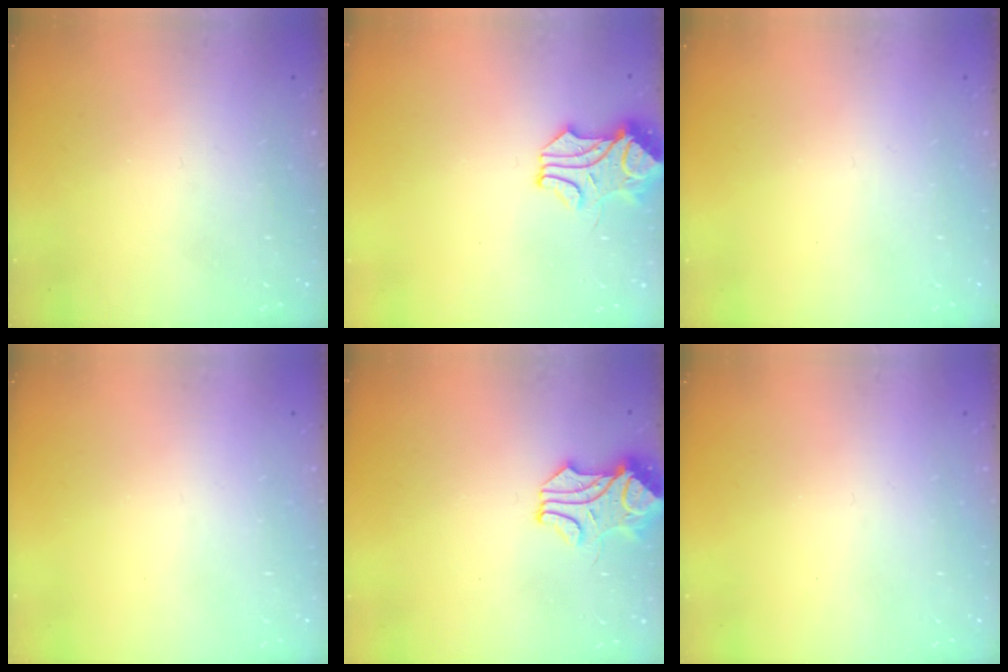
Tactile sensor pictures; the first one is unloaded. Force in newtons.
{"total": 1.1, "press": 1.0, "slide": 0.3}
{"total": 0.0}
{"total": 0.0}
{"total": 1.1, "press": 1.0, "slide": 0.3}
{"total": 0.0}